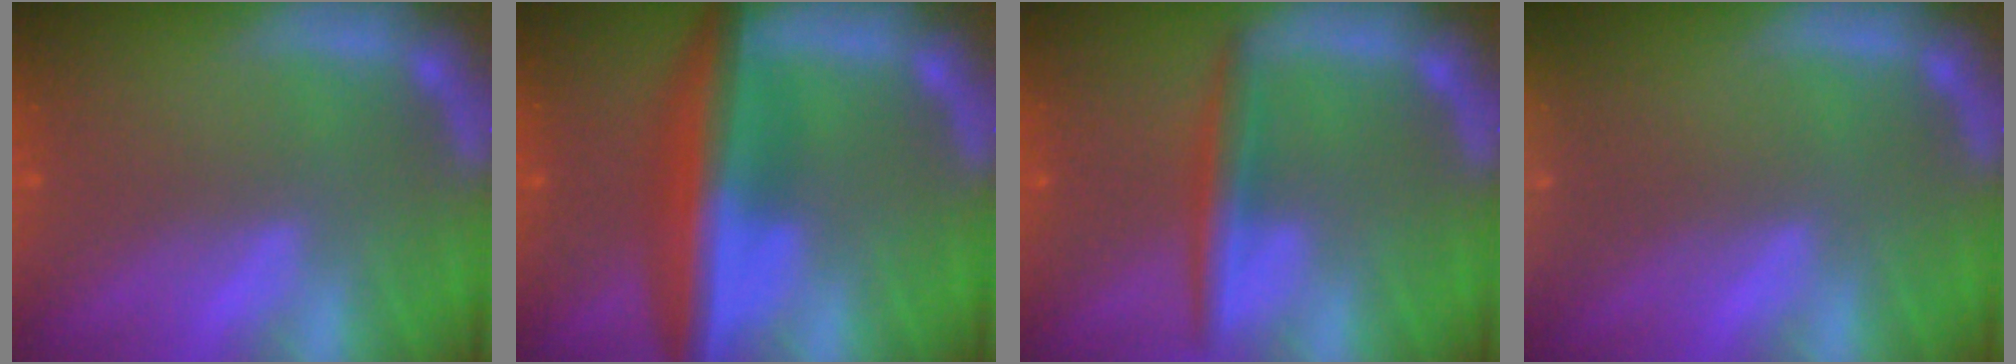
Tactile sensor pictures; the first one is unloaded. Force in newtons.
{"total": 7.5}
{"total": 3.0}
{"total": 9.0}